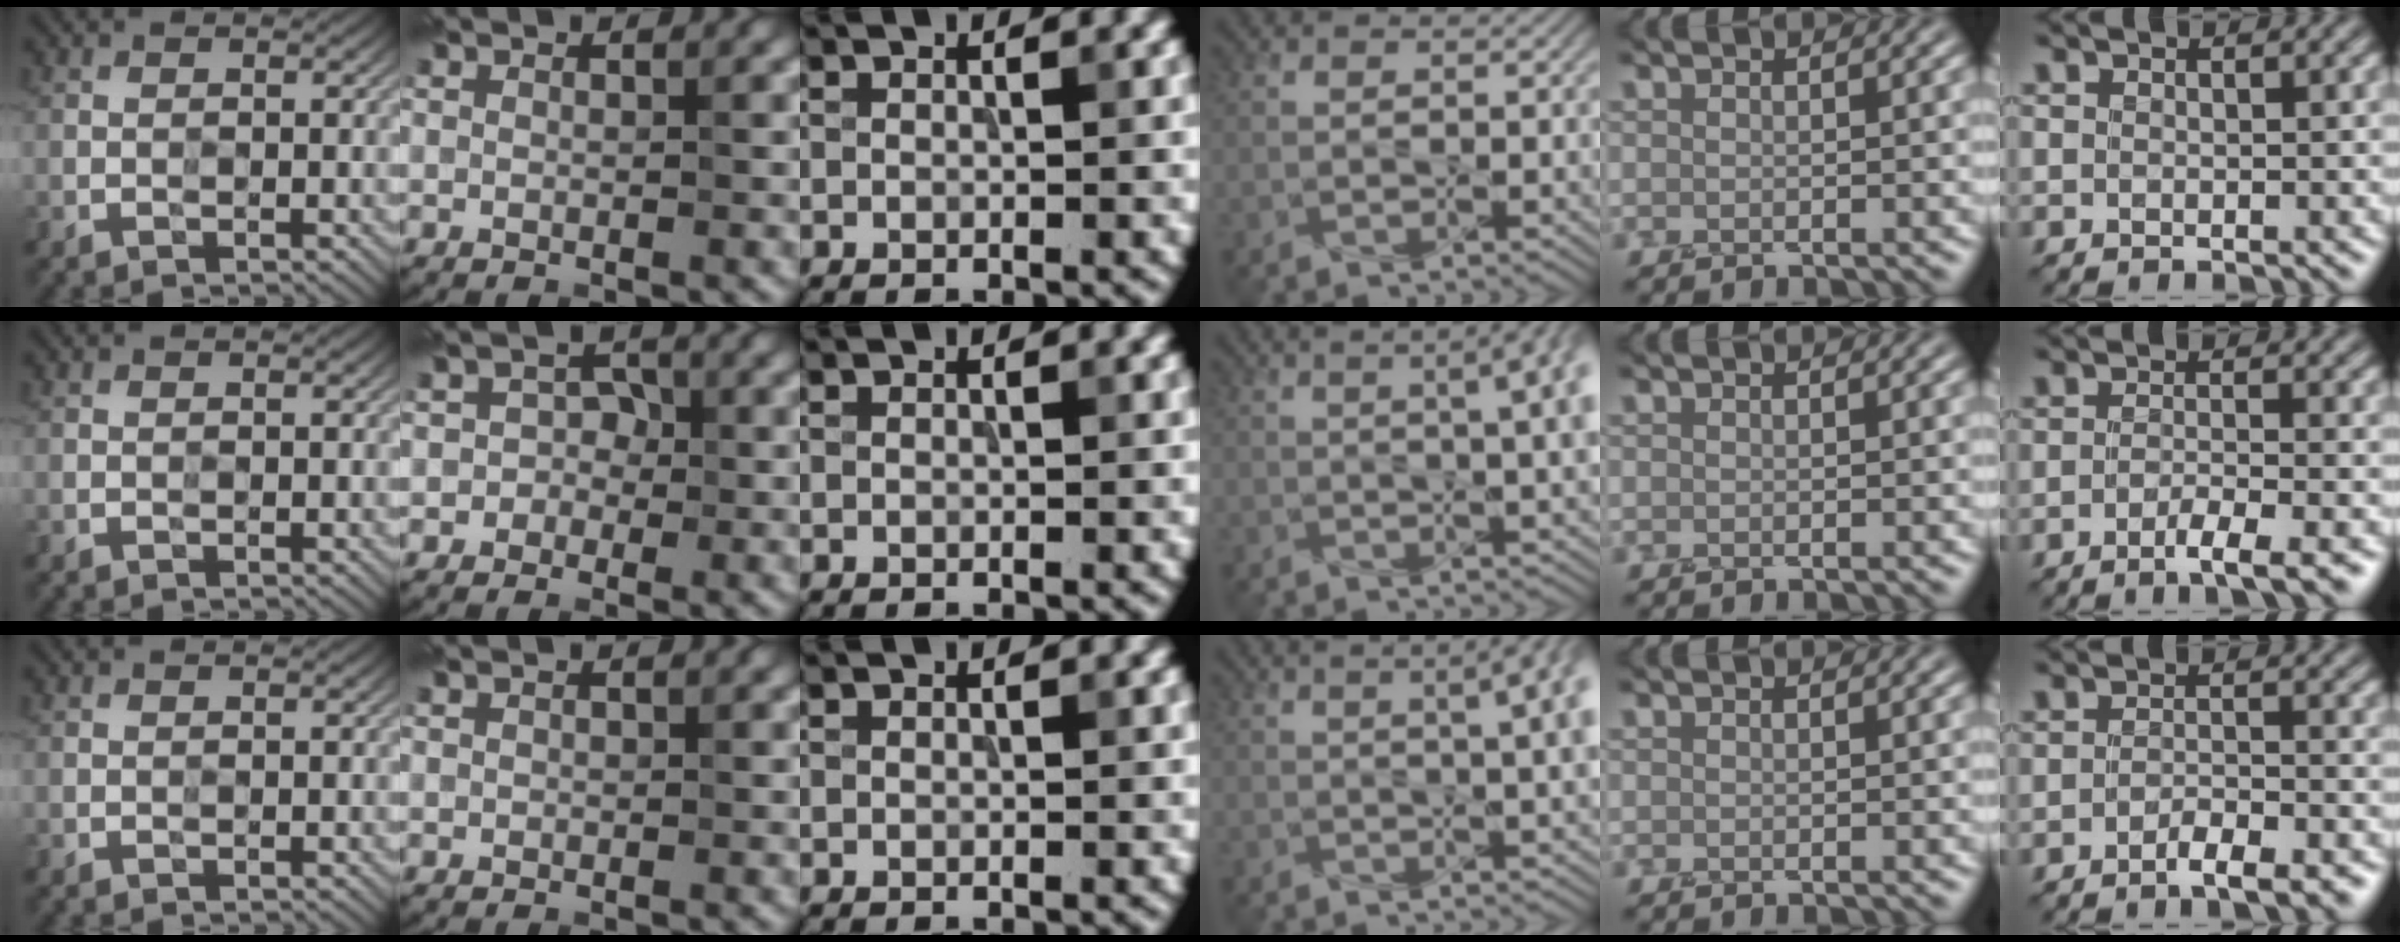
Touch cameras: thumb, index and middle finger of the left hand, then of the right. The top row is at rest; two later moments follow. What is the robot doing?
{"motion": "screw", "object": "organic brewed tea cap"}